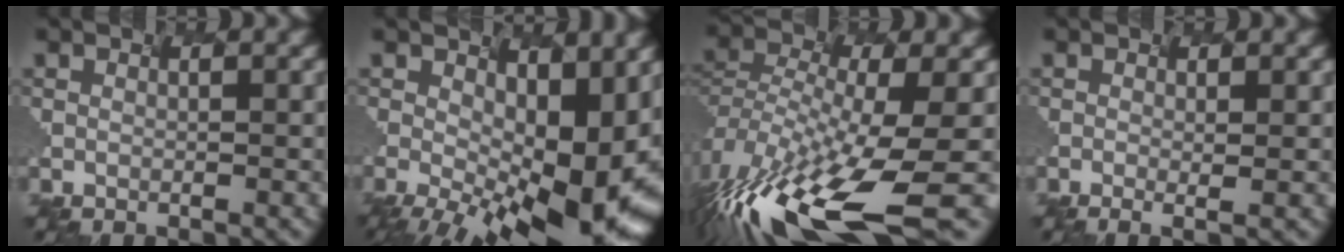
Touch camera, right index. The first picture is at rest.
{"total": 12.1, "force": [-1.7, 3.9, 11.3], "torque": [-0.176, -0.023, 0.020]}
{"total": 13.2, "force": [-8.7, 3.0, 9.5], "torque": [-0.245, -0.042, -0.109]}
{"total": 1.2, "force": [-0.7, -0.4, 1.0], "torque": [-0.018, 0.002, 0.002]}